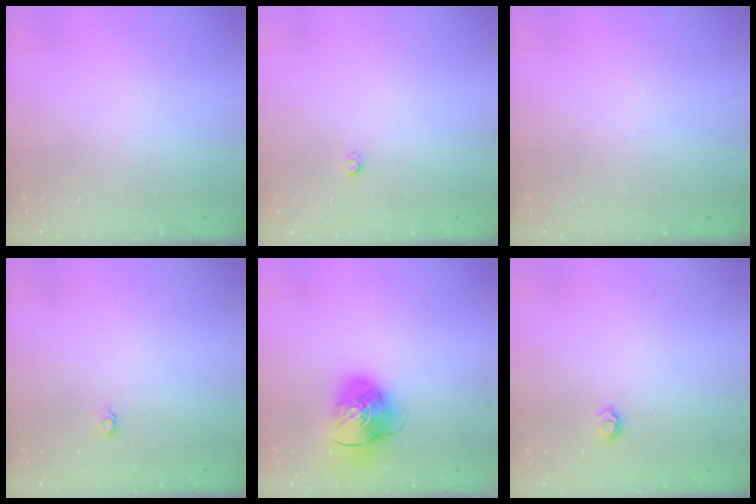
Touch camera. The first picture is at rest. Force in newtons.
{"total": 1.9, "press": 1.9, "slide": 0.1}
{"total": 0.0}
{"total": 3.7, "press": 3.6, "slide": 0.7}
{"total": 12.6, "press": 12.5, "slide": 1.6}
{"total": 5.7, "press": 5.7, "slide": 0.6}